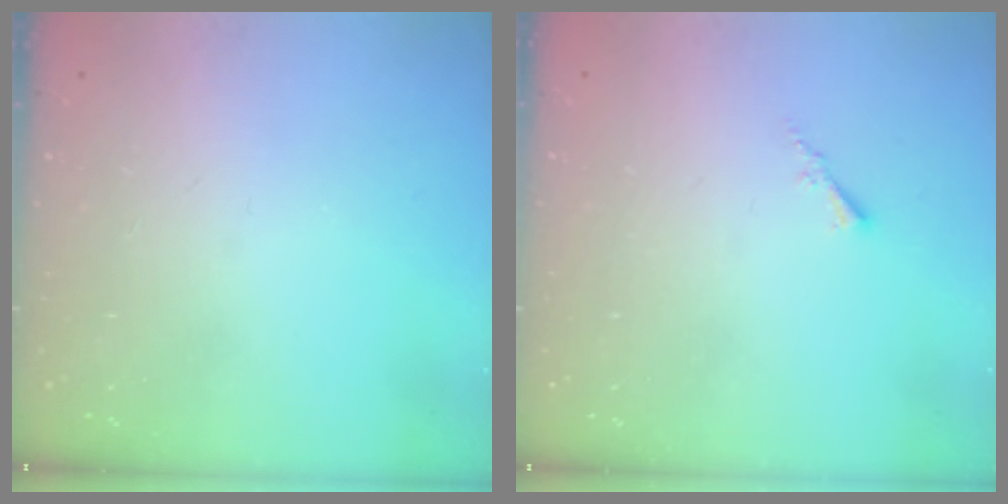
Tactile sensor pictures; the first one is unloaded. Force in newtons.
{"total": 0.0}